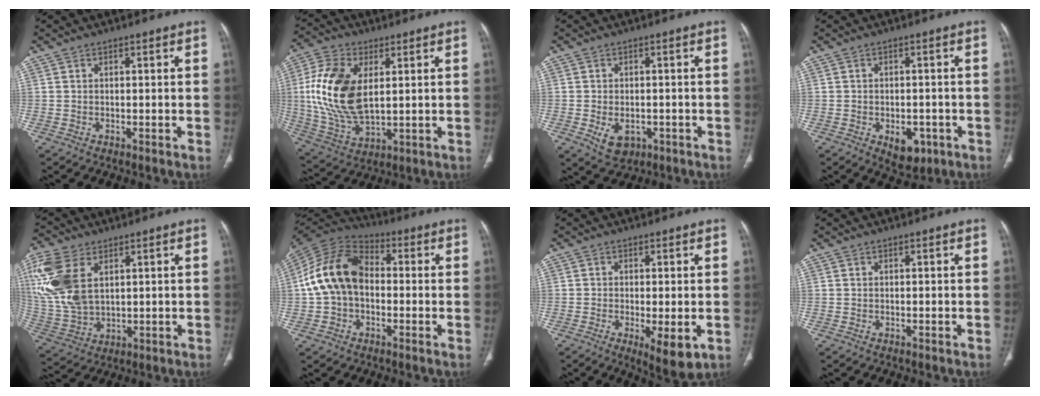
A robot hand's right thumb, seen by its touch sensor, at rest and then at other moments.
{"total": 17.7, "force": [3.1, 9.9, 14.4], "torque": [-0.292, -0.012, 0.065]}
{"total": 5.3, "force": [-1.7, 3.7, 3.3], "torque": [-0.047, 0.007, -0.013]}
{"total": 6.0, "force": [-2.4, 3.8, 4.0], "torque": [-0.035, 0.007, -0.021]}
{"total": 16.7, "force": [5.8, 10.0, 12.0], "torque": [-0.279, -0.013, 0.124]}
{"total": 14.7, "force": [-0.3, 10.4, 10.4], "torque": [-0.188, 0.037, -0.018]}
{"total": 6.9, "force": [-2.0, 2.2, 6.2], "torque": [-0.099, -0.019, -0.027]}
{"total": 0.0}